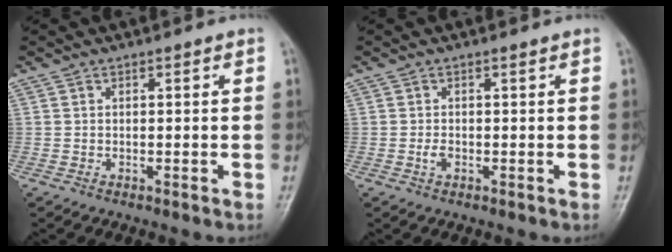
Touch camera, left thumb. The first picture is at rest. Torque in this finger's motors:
{"motor_torque": [0.01, 0.08, 0.30, -0.18, 0.00]}